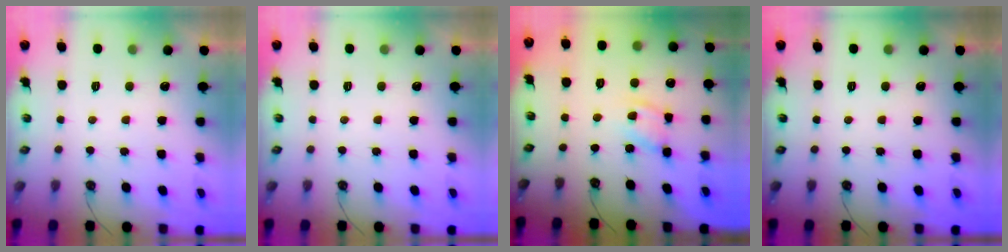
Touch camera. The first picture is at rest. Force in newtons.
{"total": 0.0}
{"total": 9.5, "press": 9.4, "slide": 0.6}
{"total": 0.0}